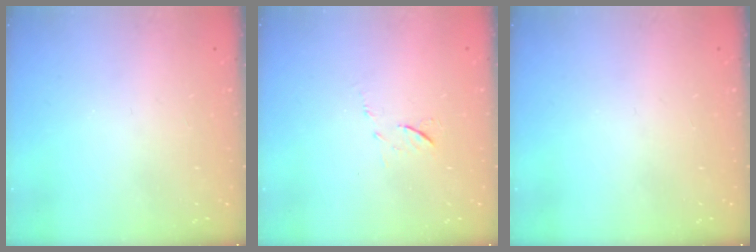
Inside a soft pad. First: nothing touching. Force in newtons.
{"total": 5.6, "press": 5.6, "slide": 0.6}
{"total": 0.0}